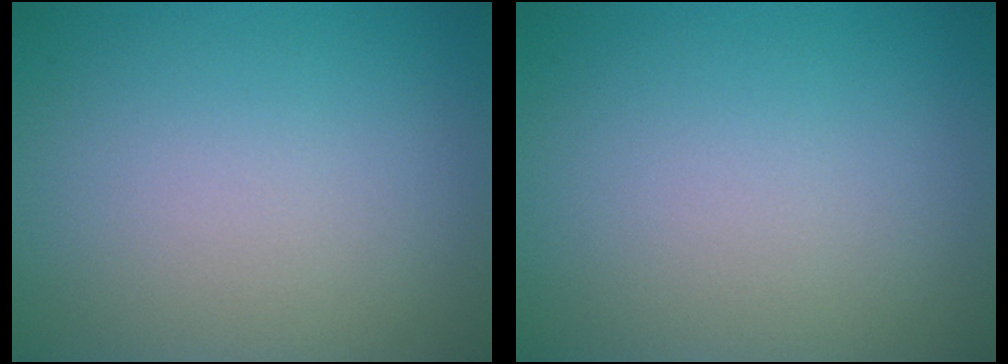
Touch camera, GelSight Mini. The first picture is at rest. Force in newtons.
{"total": 0.0}